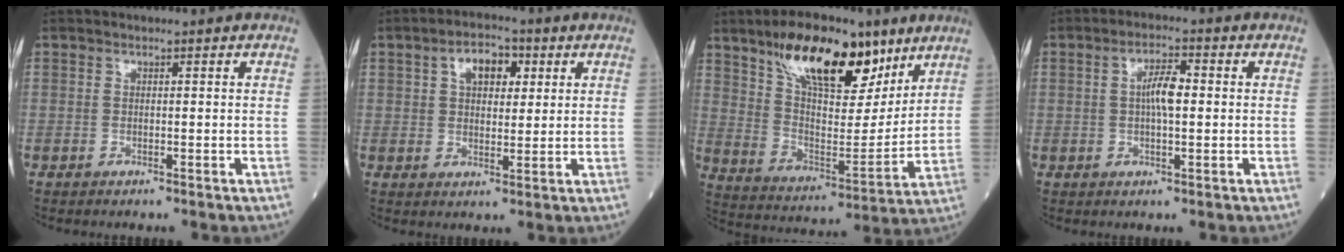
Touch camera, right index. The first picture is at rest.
{"total": 6.2, "force": [2.4, 3.4, 4.6], "torque": [-0.074, 0.017, 0.039]}
{"total": 18.7, "force": [11.8, 6.5, 13.0], "torque": [-0.228, 0.012, 0.209]}
{"total": 4.4, "force": [0.3, 1.1, 4.3], "torque": [-0.079, 0.009, 0.004]}